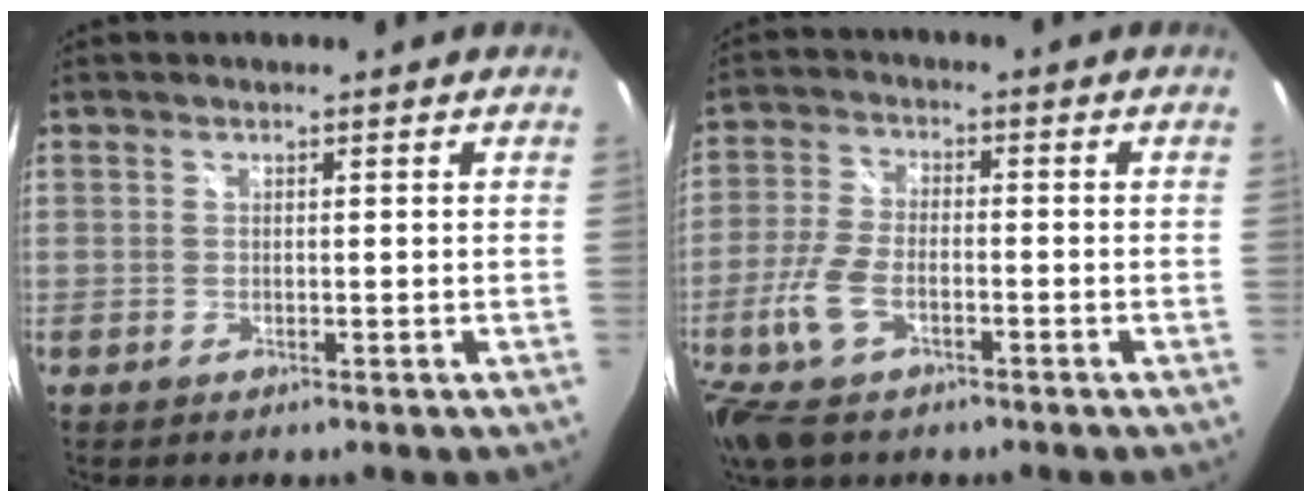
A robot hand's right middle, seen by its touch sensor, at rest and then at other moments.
{"total": 11.0, "force": [-5.7, 5.6, 7.5], "torque": [-0.175, -0.012, -0.111]}